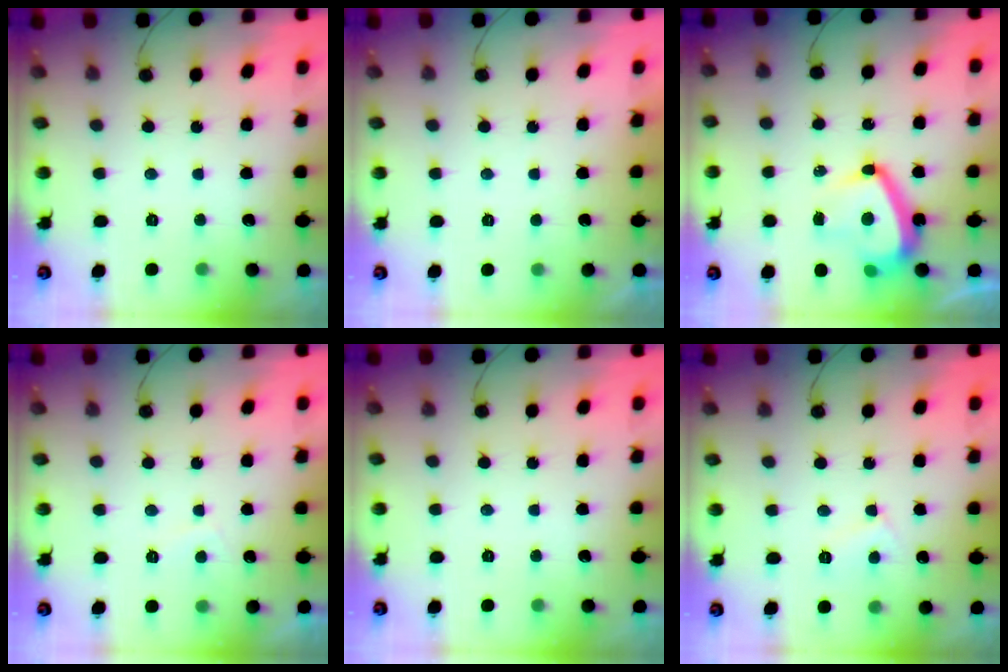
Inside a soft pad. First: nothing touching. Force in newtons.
{"total": 2.2, "press": 2.2, "slide": 0.4}
{"total": 11.5, "press": 11.4, "slide": 1.6}
{"total": 1.5, "press": 1.4, "slide": 0.6}
{"total": 0.0}
{"total": 4.6, "press": 4.6, "slide": 0.5}